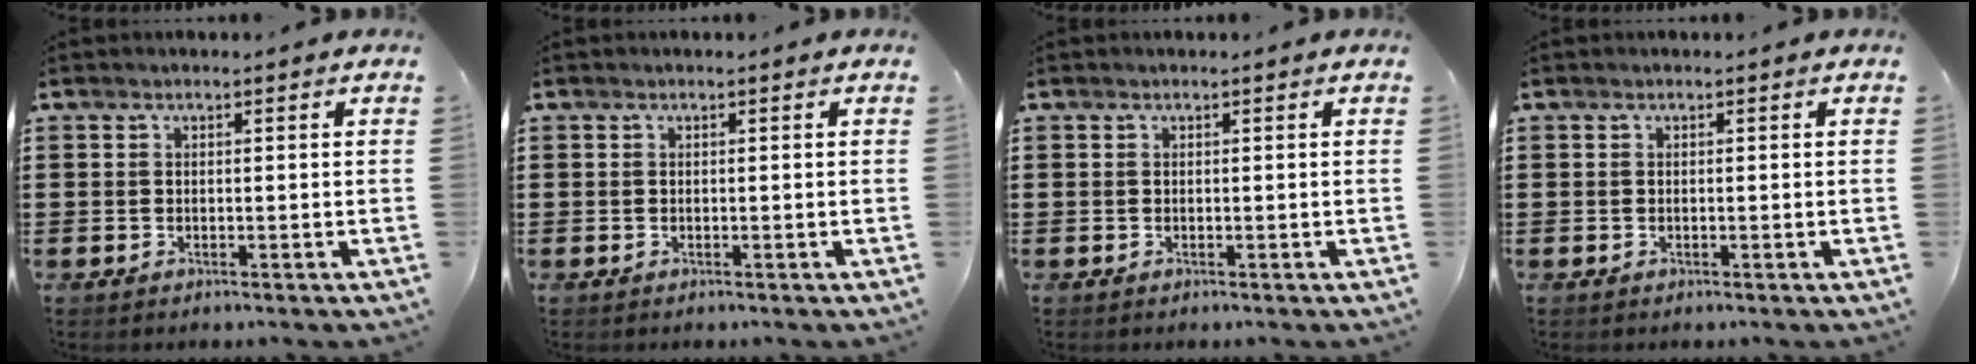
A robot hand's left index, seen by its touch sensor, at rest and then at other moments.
{"total": 0.0}
{"total": 0.0}
{"total": 0.0}